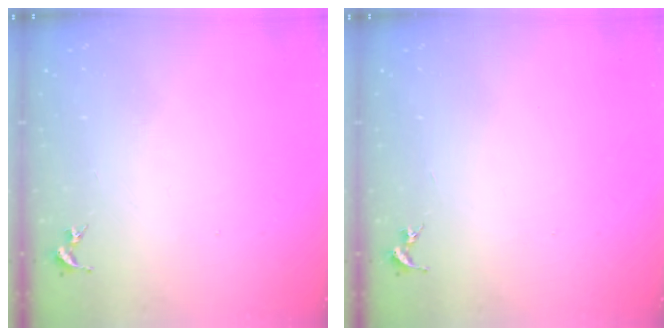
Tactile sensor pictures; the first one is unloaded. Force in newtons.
{"total": 0.0}